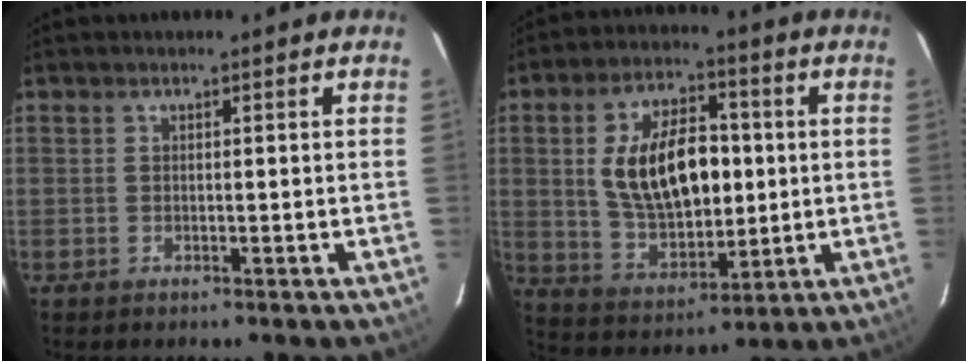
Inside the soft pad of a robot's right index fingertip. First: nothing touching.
{"total": 16.1, "force": [1.6, 9.0, 13.3], "torque": [-0.246, 0.012, 0.044]}